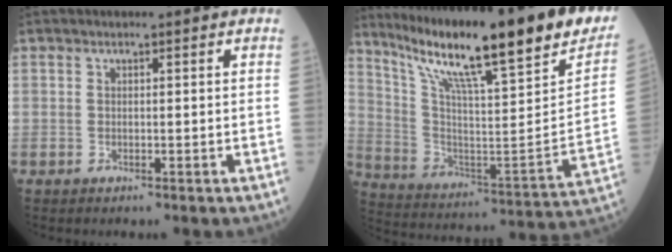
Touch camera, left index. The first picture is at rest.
{"total": 30.4, "force": [22.9, 2.2, 19.8], "torque": [-0.338, -0.057, 0.339]}